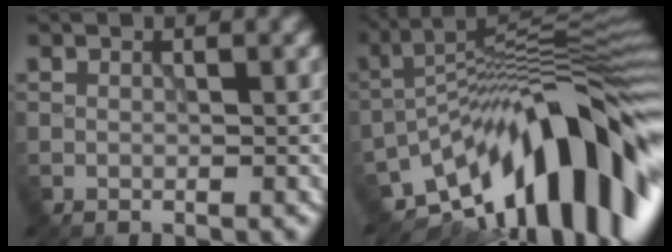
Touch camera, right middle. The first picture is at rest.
{"total": 15.3, "force": [-8.1, 4.9, 12.1], "torque": [-0.171, 0.025, -0.147]}